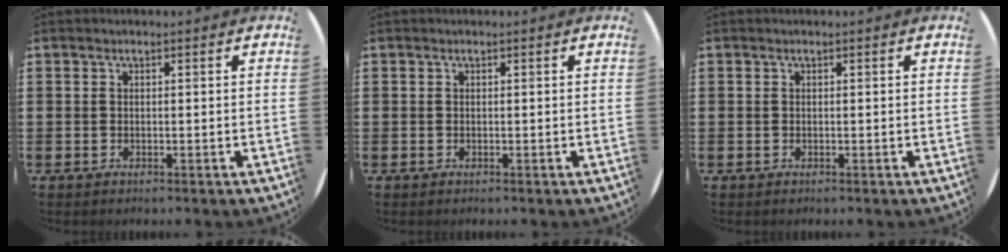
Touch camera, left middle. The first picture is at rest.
{"total": 0.0}
{"total": 0.0}